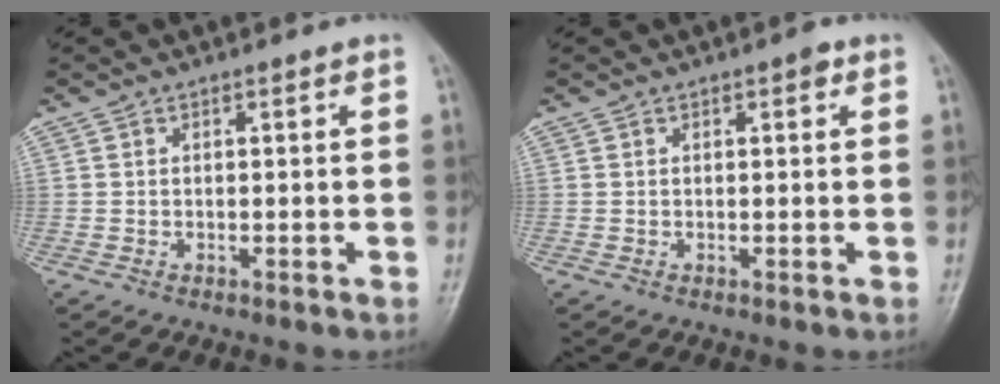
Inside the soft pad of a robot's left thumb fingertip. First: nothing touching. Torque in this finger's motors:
{"motor_torque": [0.46, 0.16, 0.45, -0.10, 0.00]}